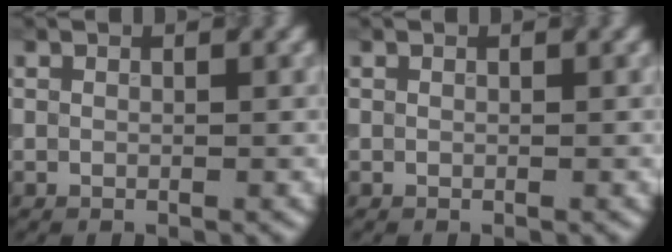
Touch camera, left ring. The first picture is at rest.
{"total": 0.0}